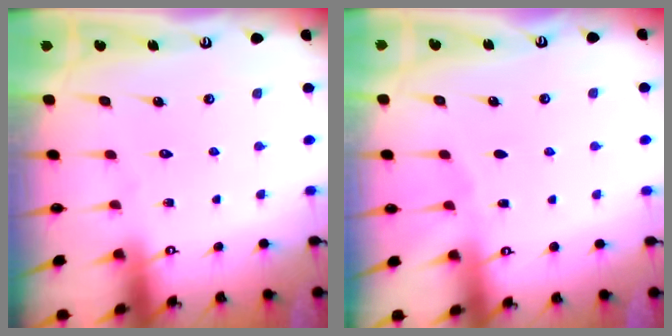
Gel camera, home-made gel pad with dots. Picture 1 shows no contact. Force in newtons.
{"total": 1.8, "press": 1.8, "slide": 0.2}